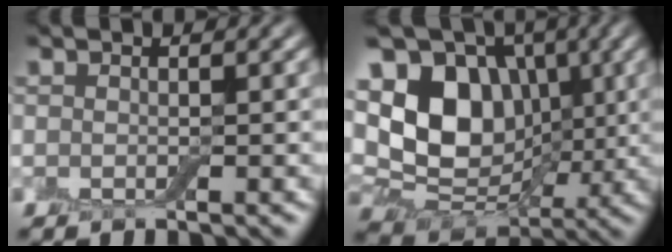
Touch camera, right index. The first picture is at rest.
{"total": 10.3, "force": [1.8, 7.8, 6.6], "torque": [-0.126, -0.005, 0.017]}